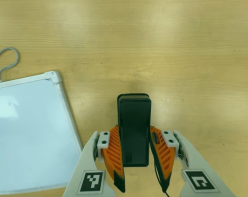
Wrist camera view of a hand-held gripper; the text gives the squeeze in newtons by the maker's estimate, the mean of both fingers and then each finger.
{"total": 5.5, "left": 4.1, "right": 6.8}